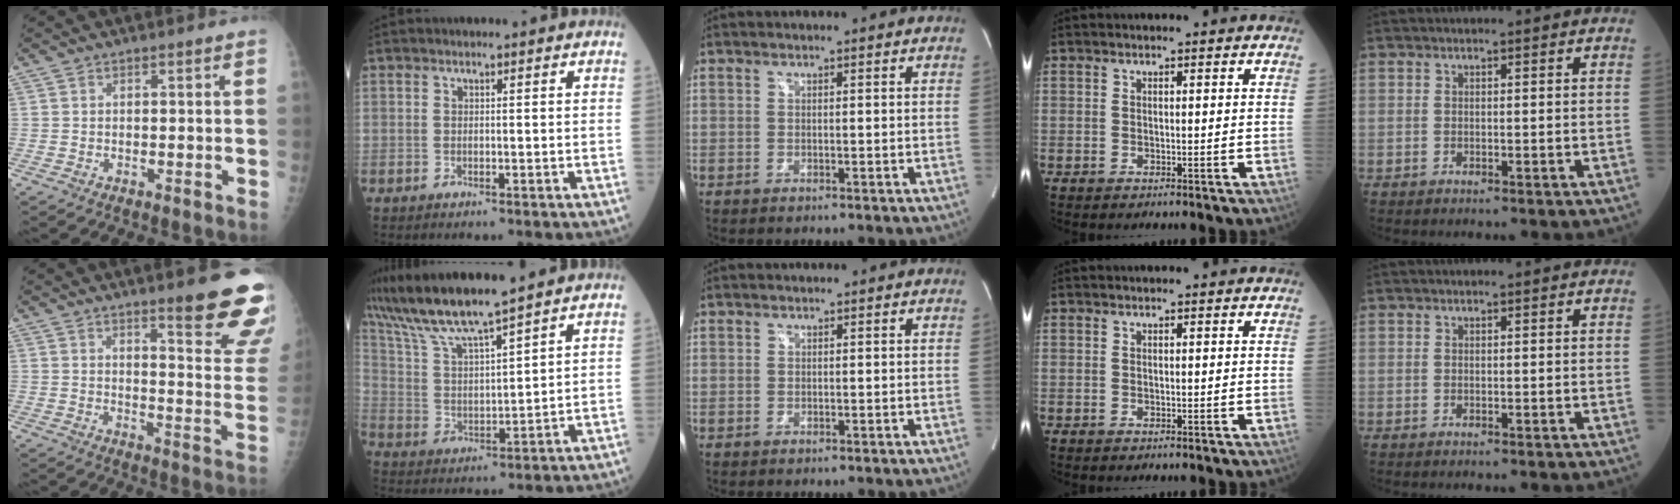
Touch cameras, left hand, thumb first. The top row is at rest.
{"thumb": {"total": 15.5, "force": [11.0, 2.4, 10.7], "torque": [-0.100, -0.080, 0.136]}, "index": {"total": 10.8, "force": [9.5, -0.7, 4.9], "torque": [-0.107, 0.011, 0.187]}, "middle": {"total": 0.6, "force": [0.4, 0.4, 0.0], "torque": [-0.001, 0.002, 0.007]}}